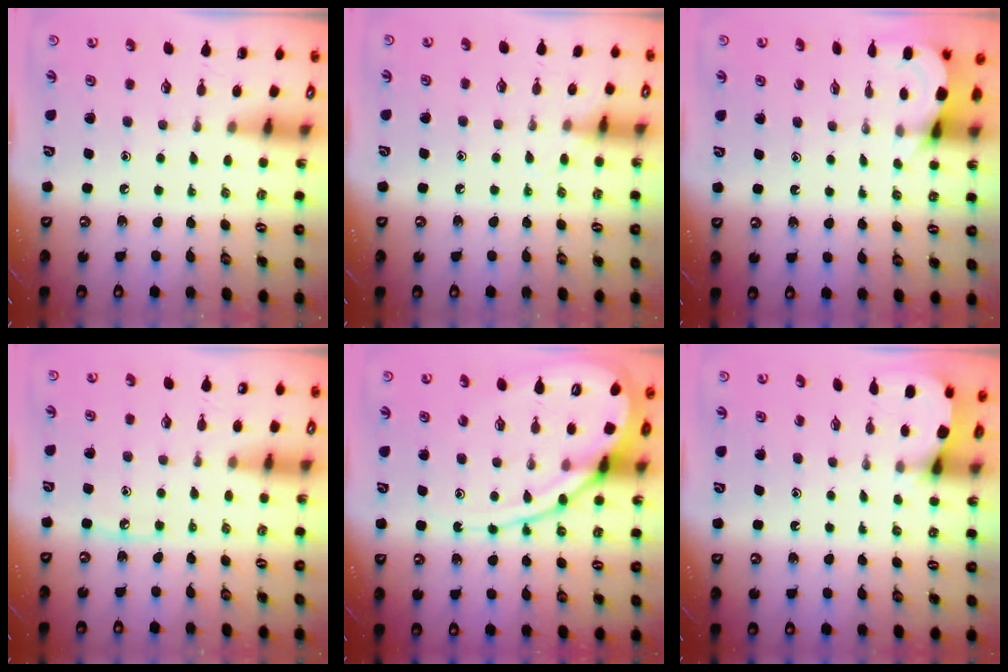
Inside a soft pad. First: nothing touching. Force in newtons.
{"total": 5.9, "press": 5.8, "slide": 0.7}
{"total": 5.1, "press": 5.1, "slide": 0.3}
{"total": 3.7, "press": 3.7, "slide": 0.5}
{"total": 13.0, "press": 12.9, "slide": 1.4}
{"total": 3.0, "press": 3.0, "slide": 0.4}